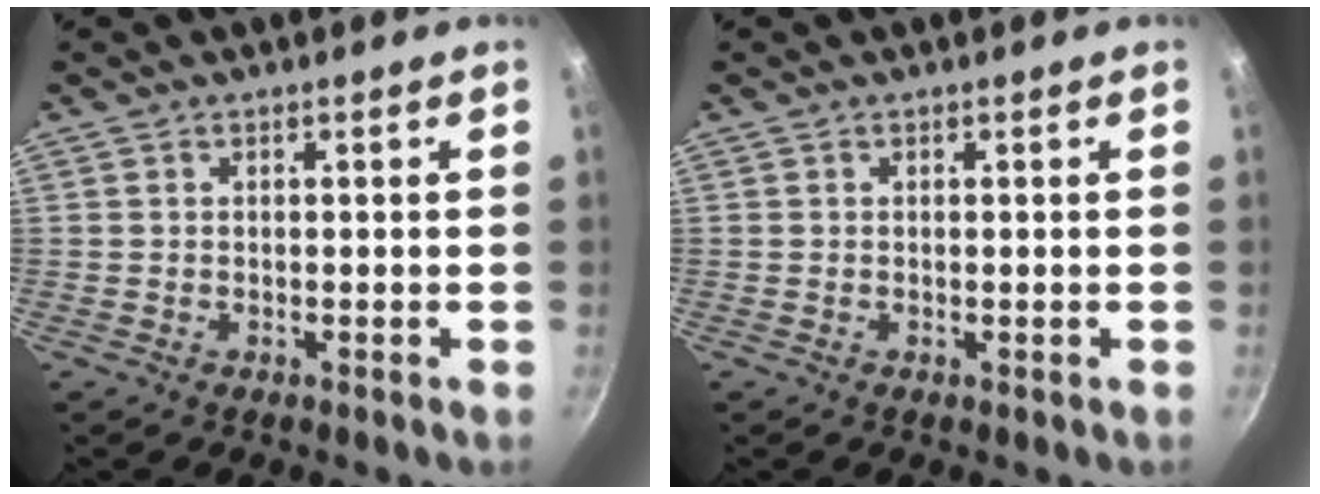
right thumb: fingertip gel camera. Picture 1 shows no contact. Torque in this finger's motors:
{"motor_torque": [0.17, 0.08, 0.10, 0.03, 0.00]}